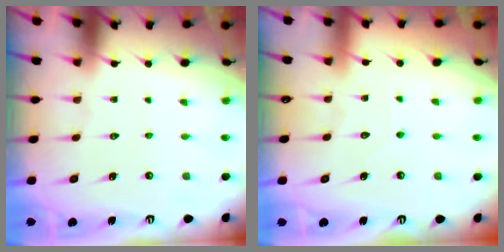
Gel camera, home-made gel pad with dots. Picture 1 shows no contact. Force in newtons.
{"total": 2.5, "press": 2.5, "slide": 0.2}